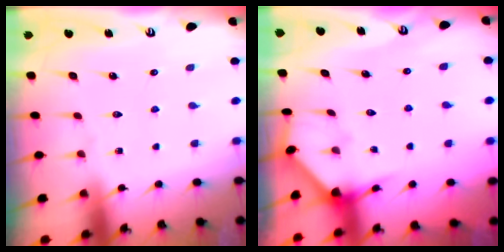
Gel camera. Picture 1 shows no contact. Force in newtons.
{"total": 3.1, "press": 3.1, "slide": 0.4}